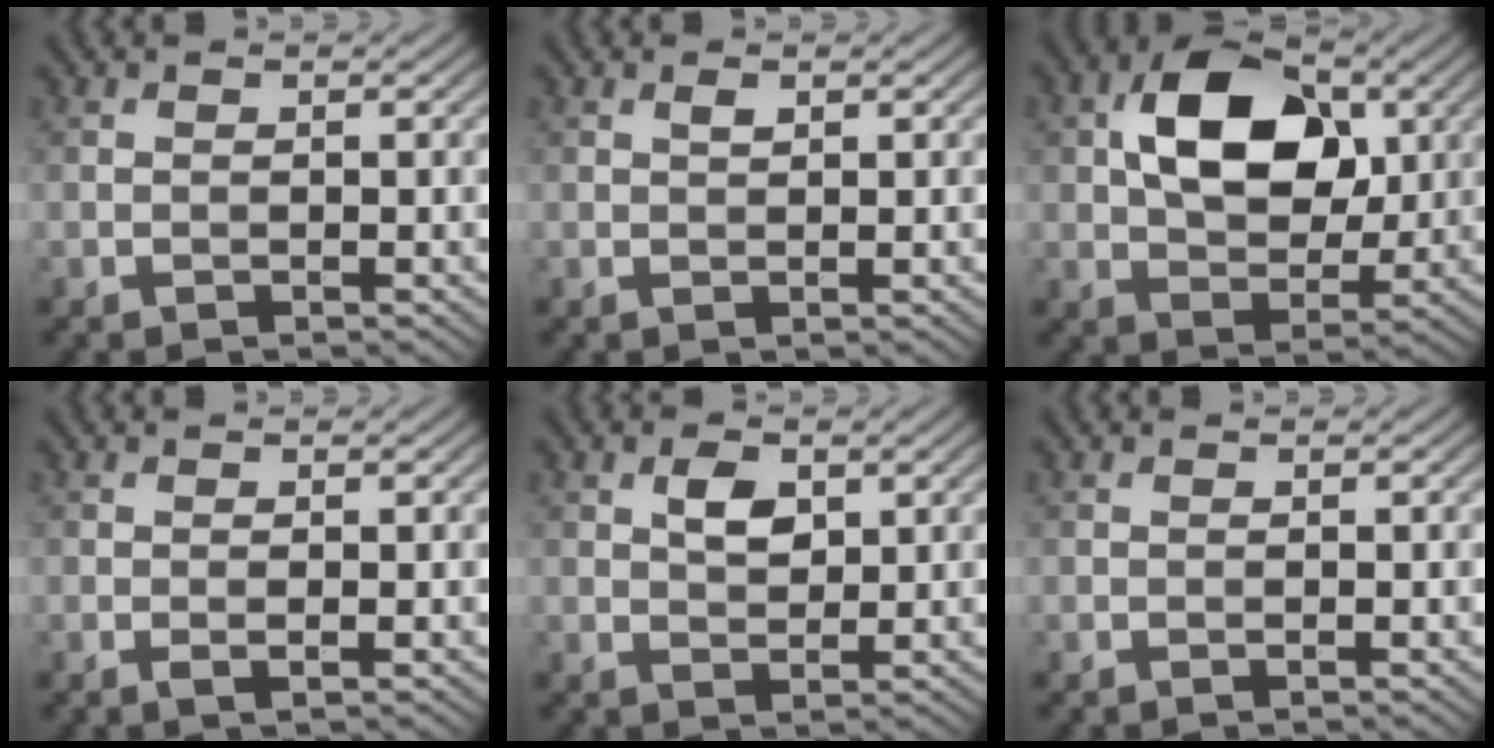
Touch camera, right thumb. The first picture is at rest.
{"total": 0.9, "force": [0.5, 0.3, 0.7], "torque": [-0.015, -0.002, 0.009]}
{"total": 11.5, "force": [2.9, 7.4, 8.3], "torque": [-0.147, 0.012, 0.043]}
{"total": 0.9, "force": [-0.2, 0.2, 0.9], "torque": [-0.019, -0.002, -0.005]}
{"total": 3.3, "force": [1.2, 1.9, 2.4], "torque": [-0.046, 0.000, 0.023]}
{"total": 0.0}